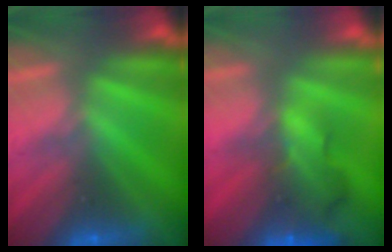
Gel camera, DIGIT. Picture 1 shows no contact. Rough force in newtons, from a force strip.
{"total": 9.9}